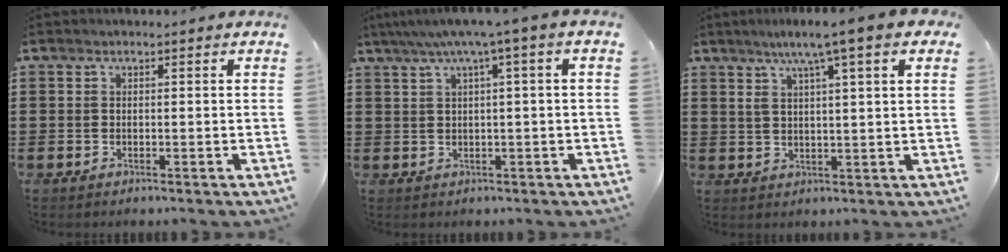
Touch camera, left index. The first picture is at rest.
{"total": 4.0, "force": [0.8, -0.5, 3.8], "torque": [-0.076, -0.004, 0.008]}
{"total": 6.4, "force": [3.7, 0.1, 5.2], "torque": [-0.113, -0.003, 0.057]}